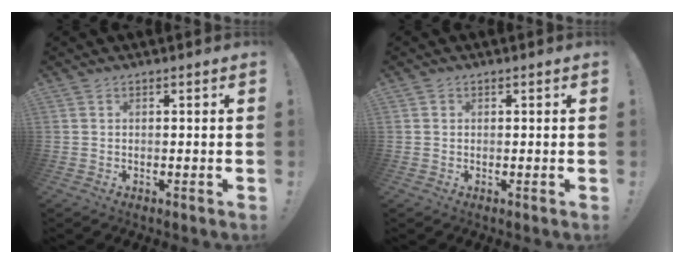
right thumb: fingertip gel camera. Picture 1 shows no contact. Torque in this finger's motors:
{"motor_torque": [0.03, 0.10, 0.04, -0.10, -0.01]}